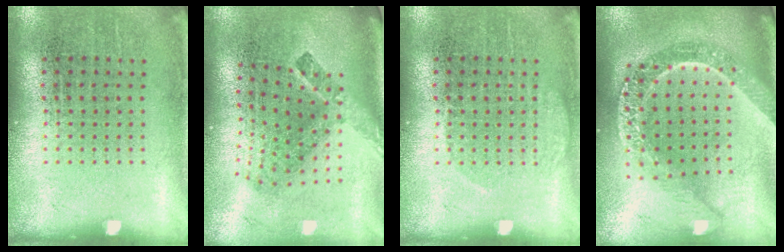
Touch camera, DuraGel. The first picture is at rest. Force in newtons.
{"total": 2.6, "press": 1.6, "slide": 2.1}
{"total": 1.1, "press": 1.1, "slide": 0.3}
{"total": 2.6, "press": 2.1, "slide": 1.6}